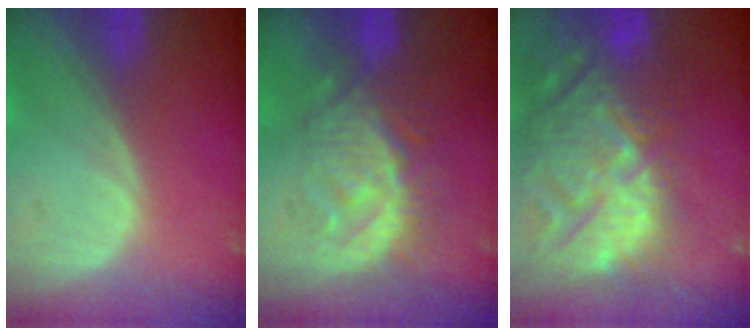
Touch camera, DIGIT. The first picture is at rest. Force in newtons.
{"total": 9.2, "press": 8.6, "slide": 3.2}
{"total": 15.4, "press": 13.2, "slide": 8.0}